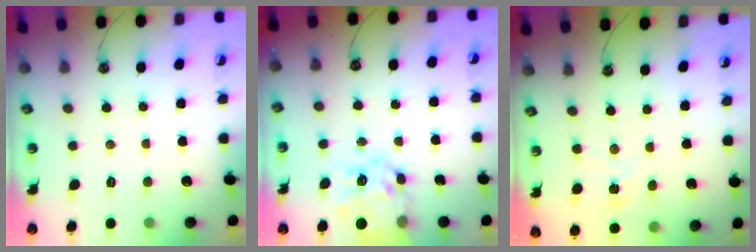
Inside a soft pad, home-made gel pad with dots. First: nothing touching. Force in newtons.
{"total": 13.0, "press": 13.0, "slide": 1.0}
{"total": 1.6, "press": 1.6, "slide": 0.2}